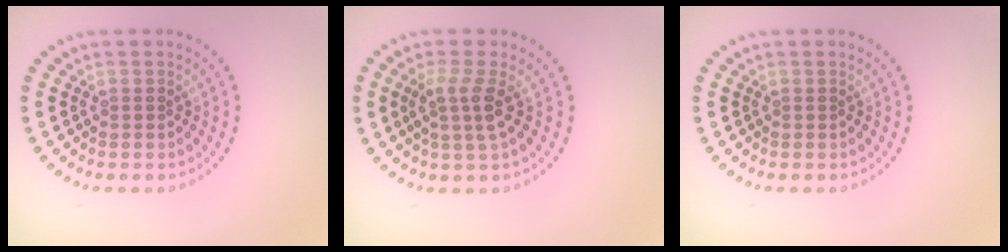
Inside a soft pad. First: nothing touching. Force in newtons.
{"total": 2.5, "press": 2.0, "slide": 1.5}
{"total": 0.0}